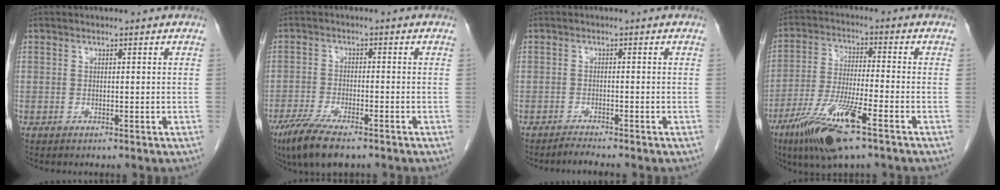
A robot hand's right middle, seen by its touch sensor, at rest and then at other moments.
{"total": 8.7, "force": [-6.2, 1.5, 5.9], "torque": [-0.107, -0.021, -0.101]}
{"total": 1.8, "force": [-1.8, -0.4, 0.3], "torque": [-0.013, -0.009, -0.032]}
{"total": 12.8, "force": [-7.4, 1.3, 10.4], "torque": [-0.210, -0.027, -0.133]}